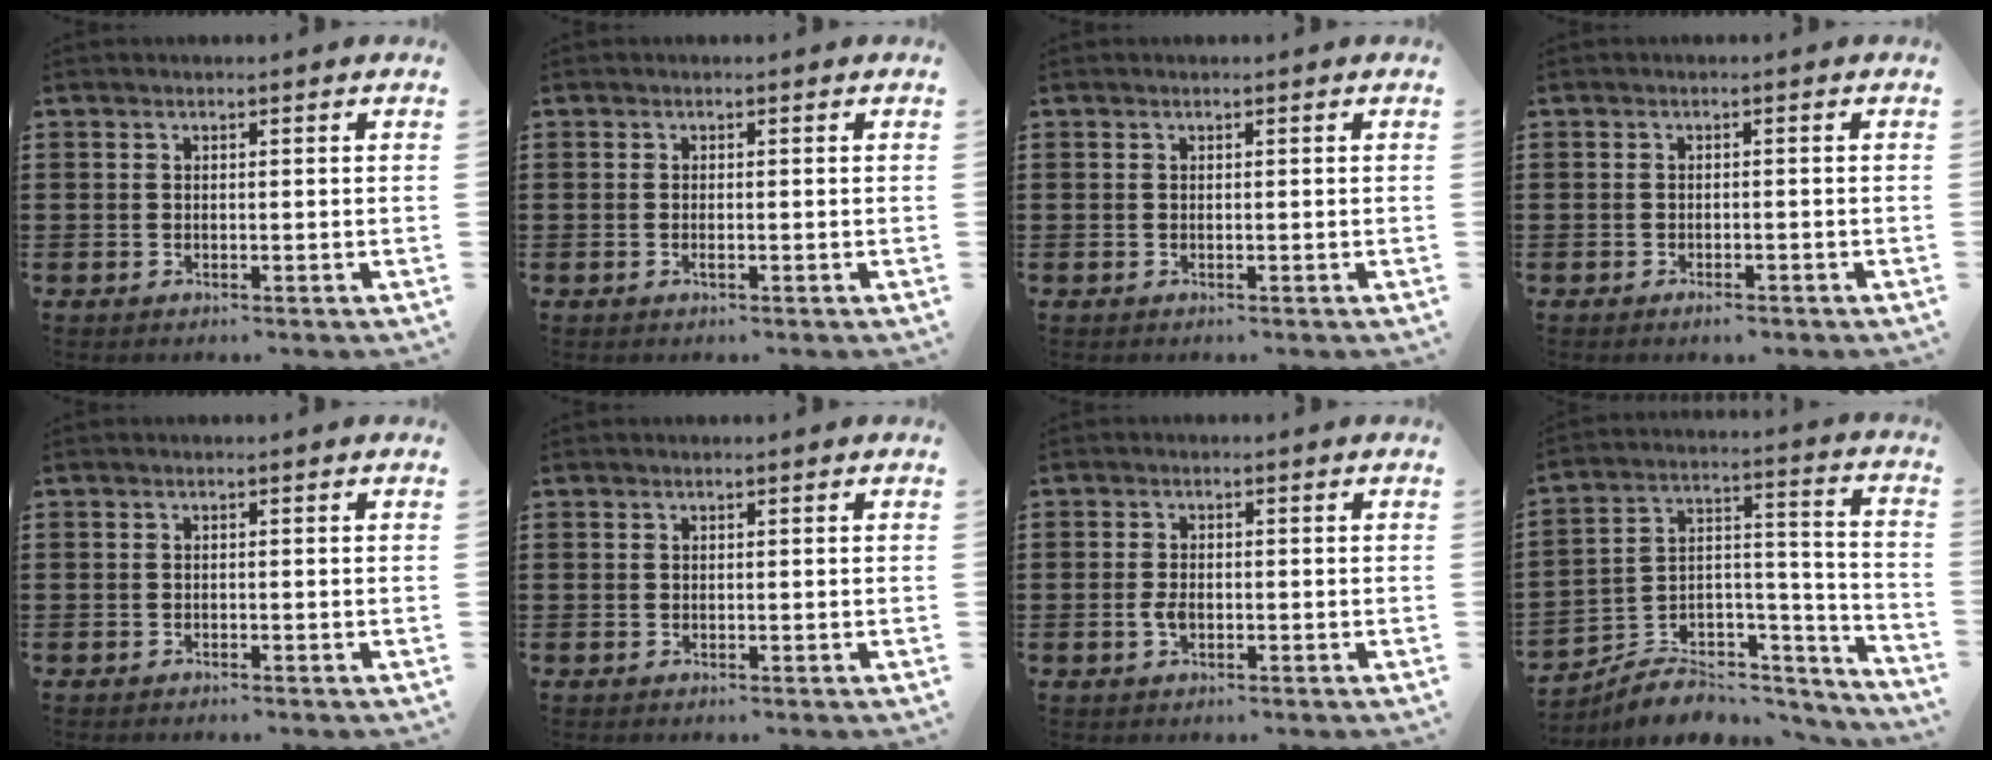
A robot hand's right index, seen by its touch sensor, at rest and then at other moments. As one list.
[{"total": 0.6, "force": [-0.2, 0.0, 0.6], "torque": [-0.010, -0.005, -0.003]}, {"total": 0.0}, {"total": 1.2, "force": [-1.0, 0.2, 0.5], "torque": [-0.012, -0.004, -0.019]}, {"total": 0.7, "force": [-0.6, 0.0, 0.1], "torque": [-0.004, -0.004, -0.013]}, {"total": 0.0}, {"total": 2.0, "force": [-0.6, 1.1, 1.6], "torque": [-0.037, -0.003, -0.012]}, {"total": 5.9, "force": [-4.8, 3.3, 1.2], "torque": [-0.019, 0.005, -0.086]}]